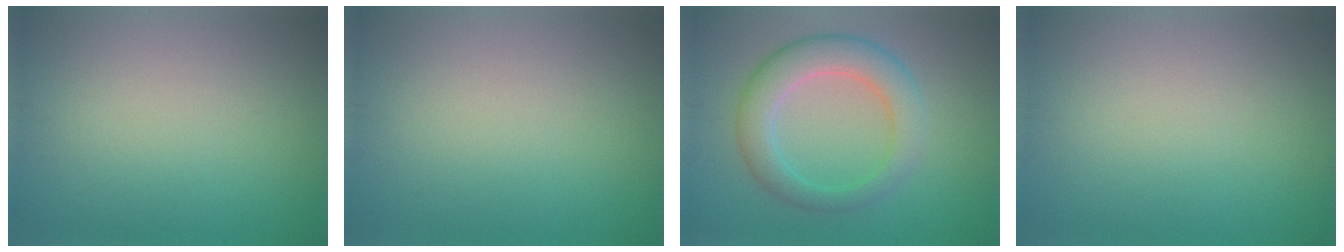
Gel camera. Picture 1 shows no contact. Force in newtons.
{"total": 0.0}
{"total": 5.6, "press": 5.6, "slide": 0.3}
{"total": 0.0}